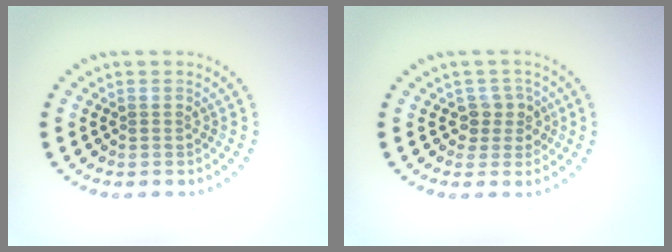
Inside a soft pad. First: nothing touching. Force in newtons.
{"total": 2.1, "press": 1.7, "slide": 1.2}